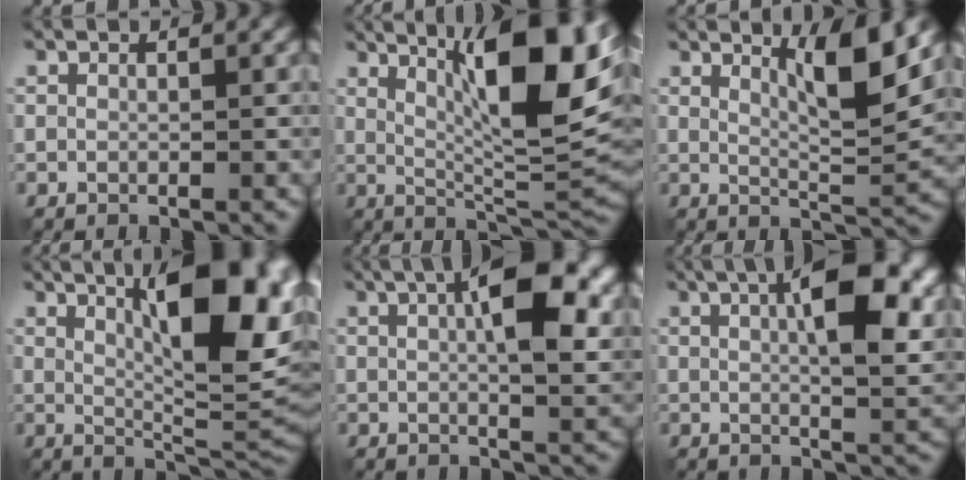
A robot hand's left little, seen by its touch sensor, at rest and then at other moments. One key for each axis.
{"total": 12.6, "fx": 4.4, "fy": 3.5, "fz": 11.2, "tx": -0.164, "ty": 0.007, "tz": 0.072}
{"total": 5.3, "fx": 2.6, "fy": 1.0, "fz": 4.5, "tx": -0.069, "ty": -0.007, "tz": 0.043}
{"total": 12.6, "fx": 4.3, "fy": 4.0, "fz": 11.2, "tx": -0.146, "ty": 0.006, "tz": 0.068}
{"total": 9.0, "fx": 2.3, "fy": 3.4, "fz": 8.1, "tx": -0.120, "ty": 0.010, "tz": 0.029}
{"total": 9.9, "fx": 2.6, "fy": 3.7, "fz": 8.8, "tx": -0.125, "ty": 0.008, "tz": 0.035}